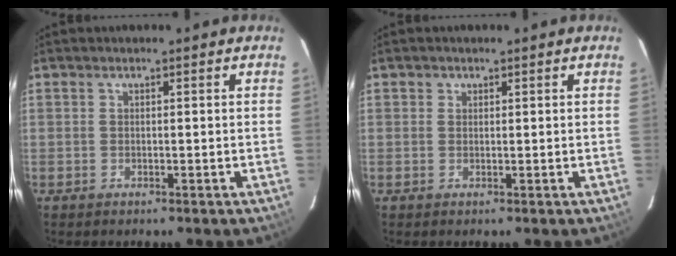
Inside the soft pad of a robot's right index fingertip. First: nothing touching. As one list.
[{"total": 0.9, "force": [0.2, 0.8, 0.0], "torque": [0.002, 0.005, 0.001]}]